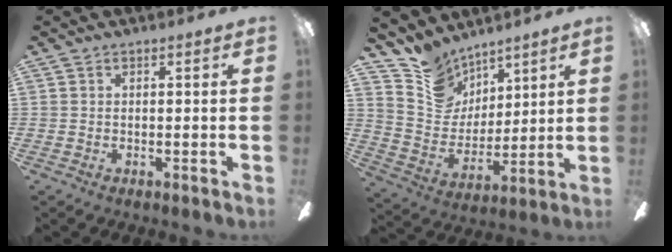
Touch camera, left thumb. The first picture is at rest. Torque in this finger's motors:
{"motor_torque": [0.22, 0.12, -0.49, -0.42, -0.06]}